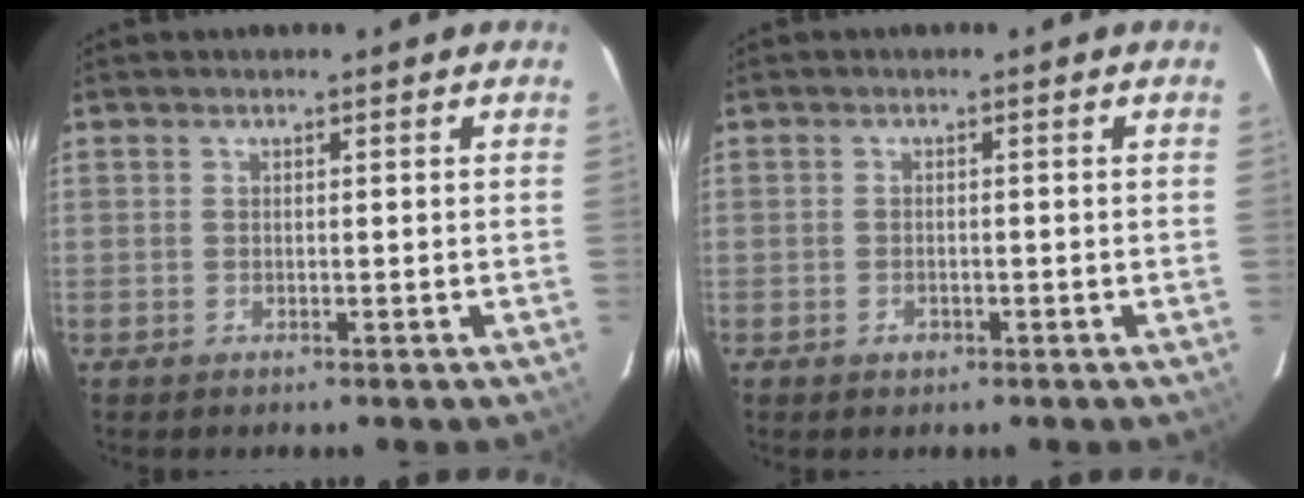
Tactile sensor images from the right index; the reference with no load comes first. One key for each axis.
{"total": 1.4, "fx": -0.7, "fy": 1.1, "fz": 0.6, "tx": -0.010, "ty": 0.000, "tz": -0.009}